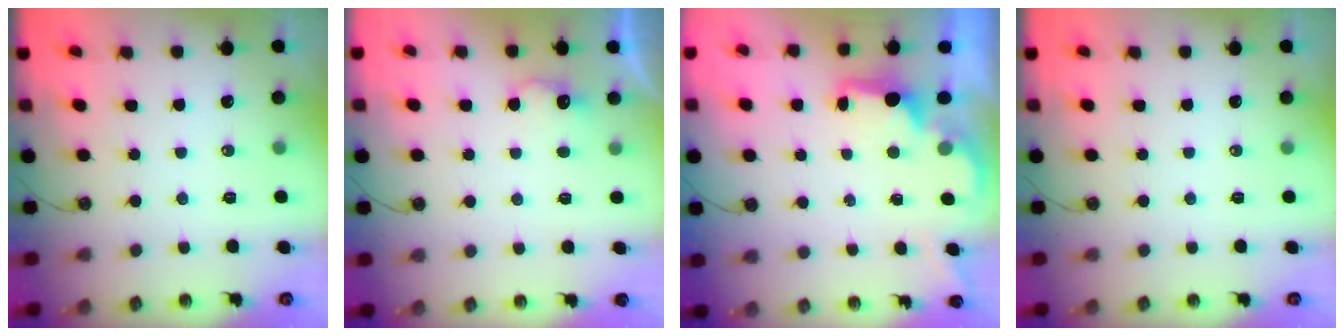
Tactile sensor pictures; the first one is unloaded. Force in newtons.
{"total": 8.2, "press": 8.1, "slide": 1.0}
{"total": 1.9, "press": 1.7, "slide": 0.8}
{"total": 0.0}